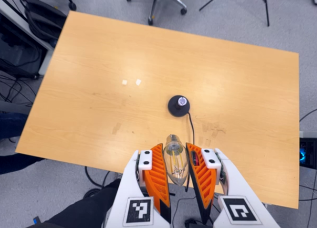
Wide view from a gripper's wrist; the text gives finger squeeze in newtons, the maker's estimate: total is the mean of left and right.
{"total": 13.5, "left": 14.2, "right": 12.7}